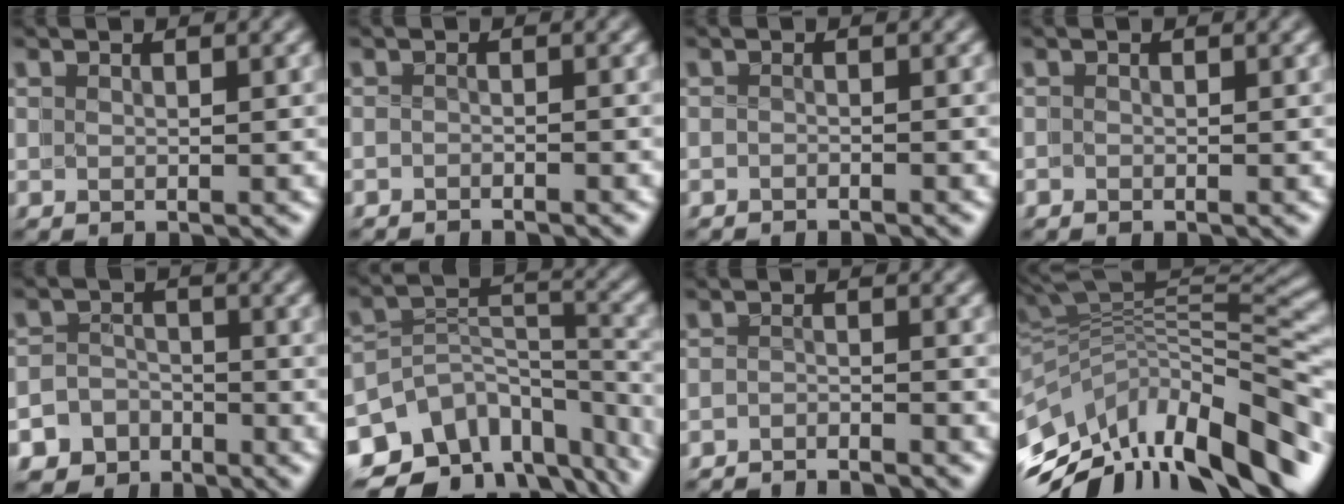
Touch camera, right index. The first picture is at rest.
{"total": 1.8, "force": [-1.6, -0.4, -0.7], "torque": [0.006, -0.008, -0.029]}
{"total": 1.5, "force": [-1.2, -0.4, -0.7], "torque": [0.005, -0.008, -0.022]}
{"total": 0.6, "force": [-0.4, 0.4, -0.1], "torque": [-0.008, -0.003, -0.012]}
{"total": 6.6, "force": [-4.4, 4.9, -0.2], "torque": [-0.003, -0.015, -0.090]}
{"total": 12.8, "force": [-6.9, 8.7, 6.3], "torque": [-0.094, -0.029, -0.113]}
{"total": 3.8, "force": [-3.6, -0.2, -0.9], "torque": [0.015, -0.010, -0.066]}
{"total": 12.4, "force": [-4.9, 7.7, 8.5], "torque": [-0.164, -0.028, -0.069]}